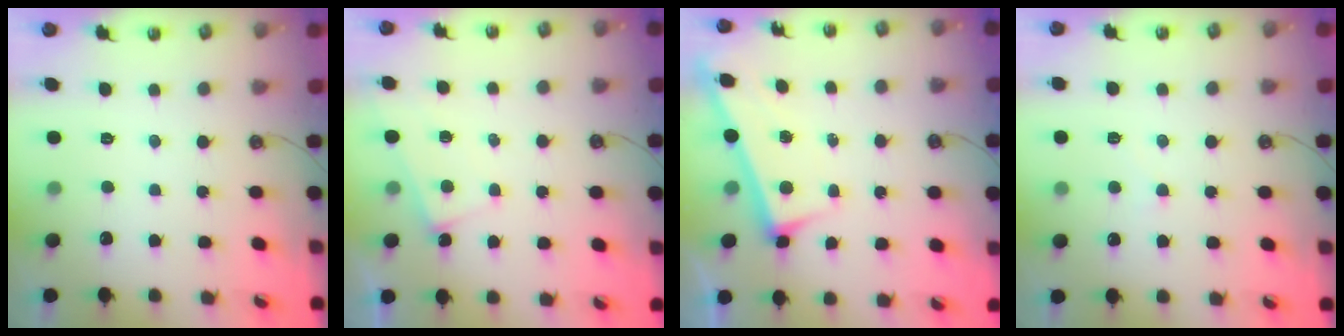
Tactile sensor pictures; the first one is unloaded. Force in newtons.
{"total": 3.9, "press": 3.9, "slide": 0.2}
{"total": 3.0, "press": 3.0, "slide": 0.2}
{"total": 4.3, "press": 4.3, "slide": 0.4}